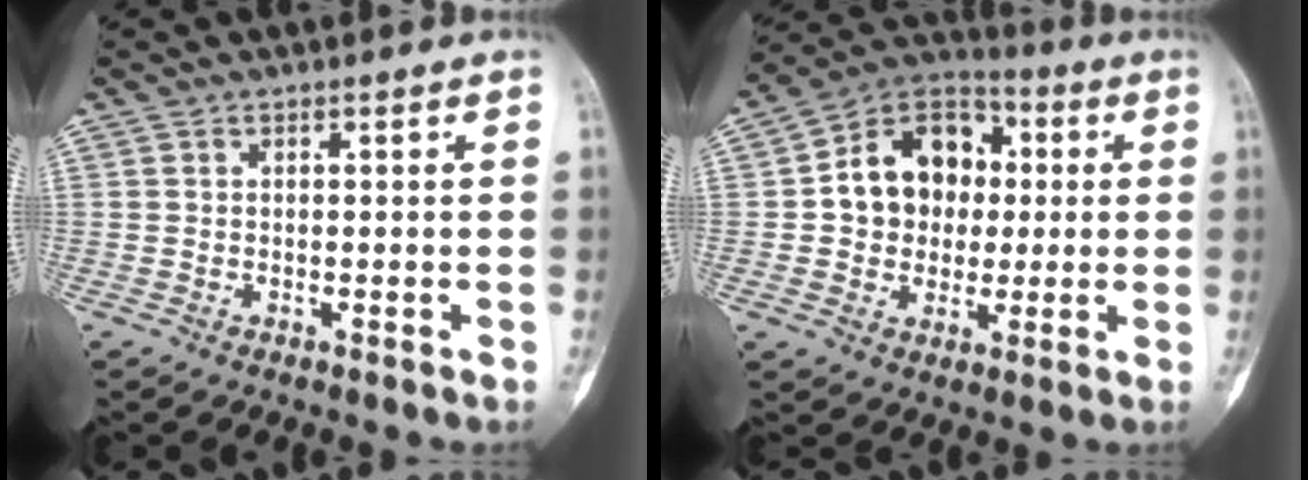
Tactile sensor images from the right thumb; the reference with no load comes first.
{"total": 15.2, "force": [1.4, 12.2, 9.0], "torque": [-0.096, 0.022, 0.016]}